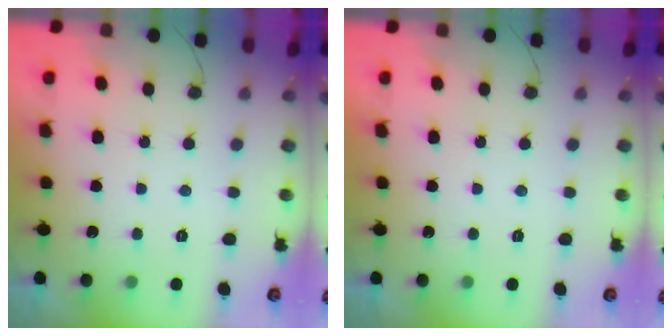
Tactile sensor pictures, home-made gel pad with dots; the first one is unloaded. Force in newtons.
{"total": 1.8, "press": 1.8, "slide": 0.0}